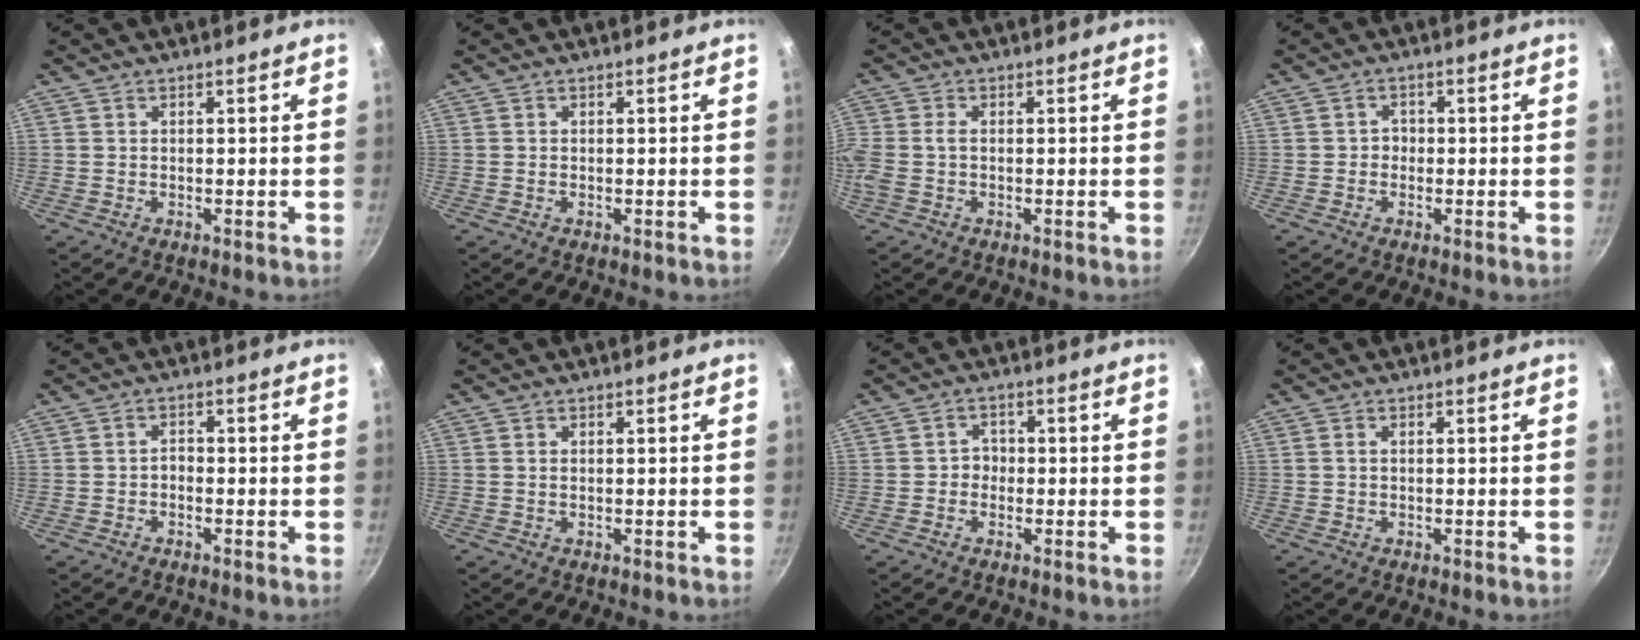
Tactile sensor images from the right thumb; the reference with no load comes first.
{"total": 0.0}
{"total": 4.3, "force": [-0.4, 2.5, 3.5], "torque": [-0.102, 0.006, -0.009]}
{"total": 1.8, "force": [-0.4, 1.6, 0.7], "torque": [0.004, 0.008, -0.012]}
{"total": 1.5, "force": [-0.7, 1.0, 0.9], "torque": [-0.008, 0.008, -0.016]}
{"total": 0.0}
{"total": 2.5, "force": [-0.6, 2.2, 1.0], "torque": [0.005, 0.010, -0.017]}
{"total": 0.6, "force": [0.0, 0.3, 0.5], "torque": [-0.010, 0.000, 0.000]}